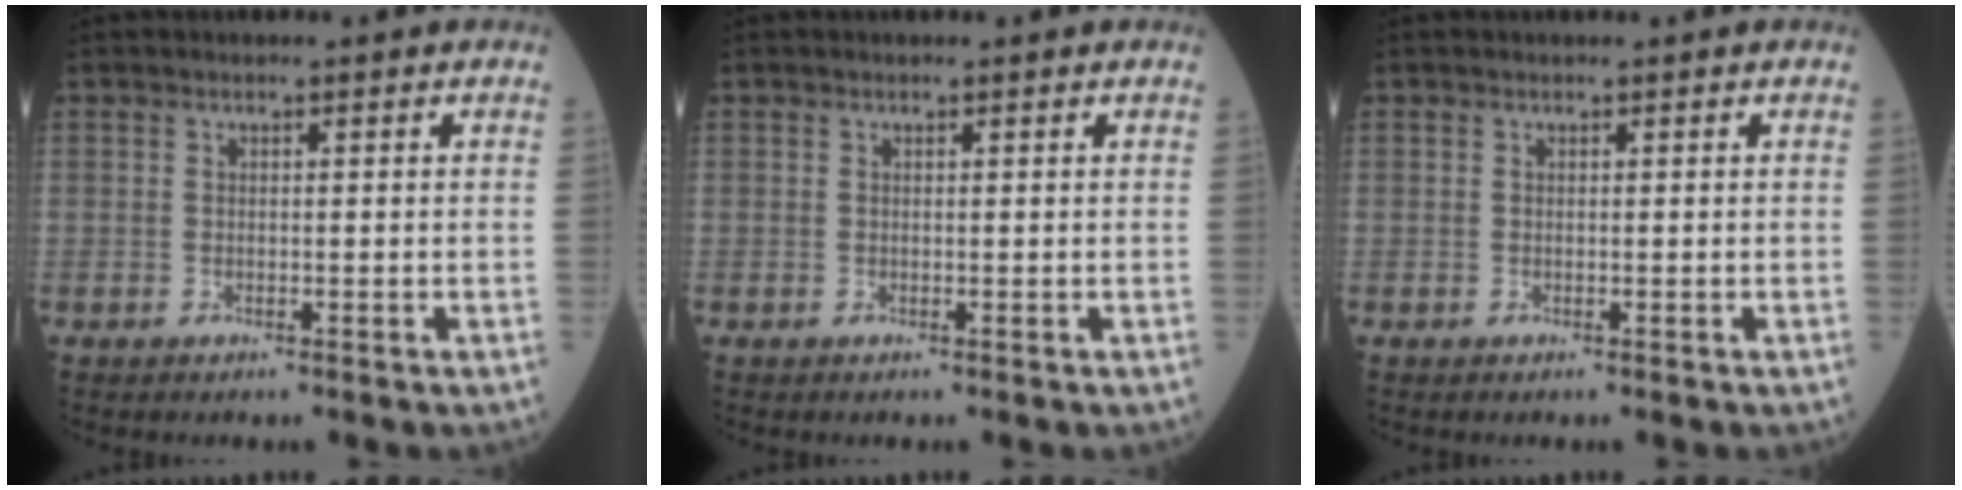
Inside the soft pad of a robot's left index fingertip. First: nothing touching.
{"total": 0.0}
{"total": 0.0}